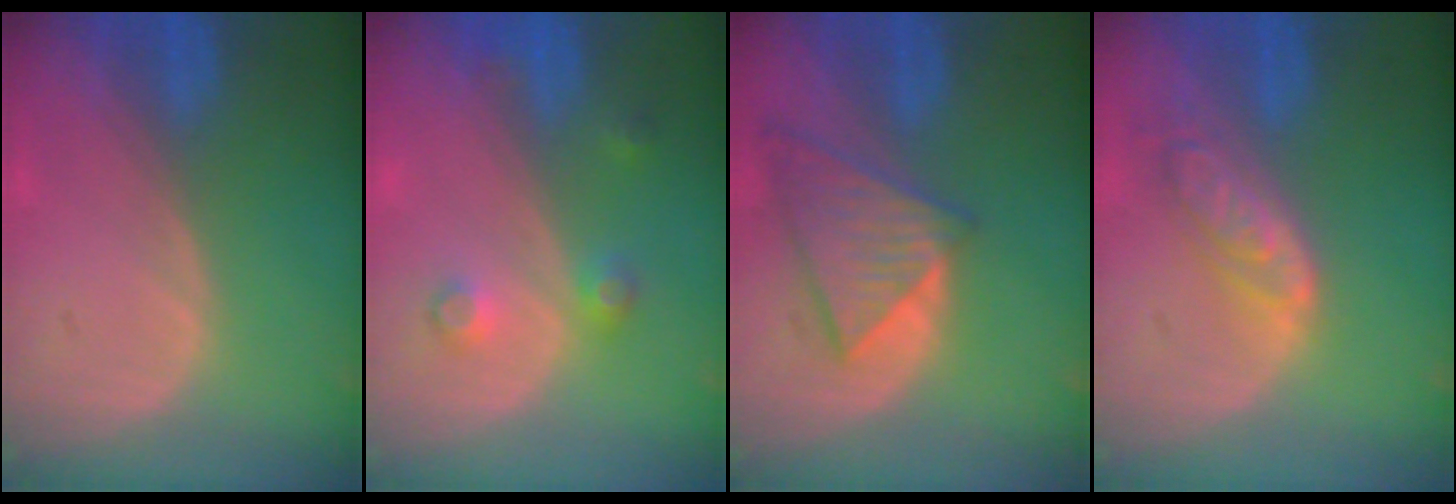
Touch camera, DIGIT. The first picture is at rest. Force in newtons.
{"total": 3.5, "press": 3.3, "slide": 1.3}
{"total": 8.2, "press": 7.2, "slide": 3.9}
{"total": 6.2, "press": 5.6, "slide": 2.8}